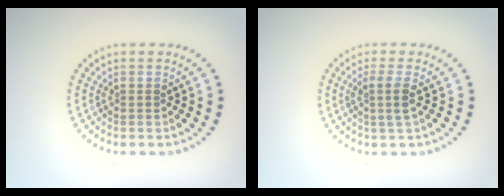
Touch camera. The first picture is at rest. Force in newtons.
{"total": 1.9, "press": 1.6, "slide": 1.1}